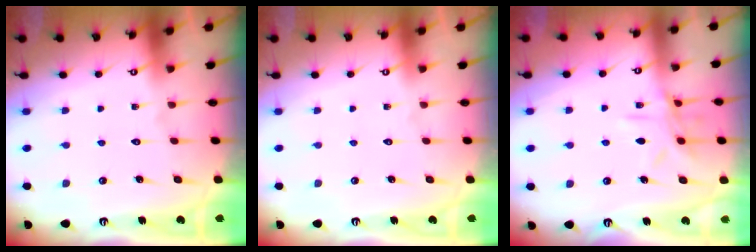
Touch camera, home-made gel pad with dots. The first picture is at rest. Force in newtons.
{"total": 0.0}
{"total": 9.3, "press": 9.3, "slide": 0.8}